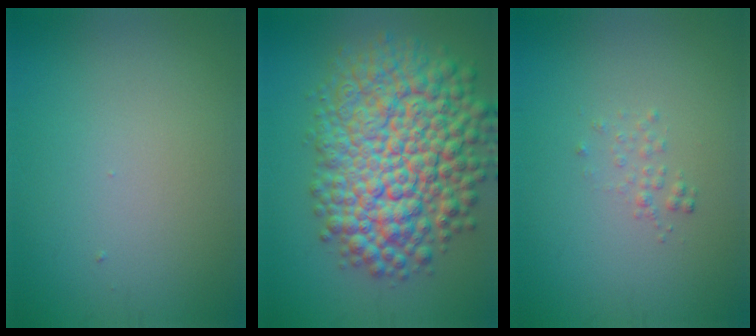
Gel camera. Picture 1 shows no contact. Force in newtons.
{"total": 12.8, "press": 12.8, "slide": 0.4}
{"total": 0.9, "press": 0.9, "slide": 0.1}